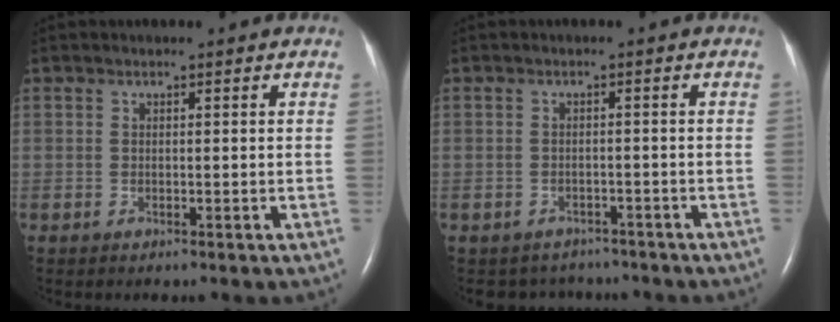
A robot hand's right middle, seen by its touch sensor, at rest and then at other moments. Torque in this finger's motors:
{"motor_torque": [0.04, -0.08, 0.01, 0.01]}